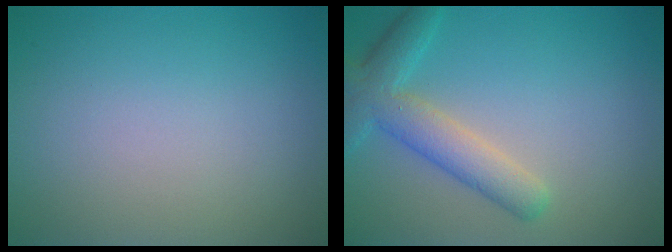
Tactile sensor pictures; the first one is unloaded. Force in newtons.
{"total": 4.6, "press": 4.6, "slide": 0.2}